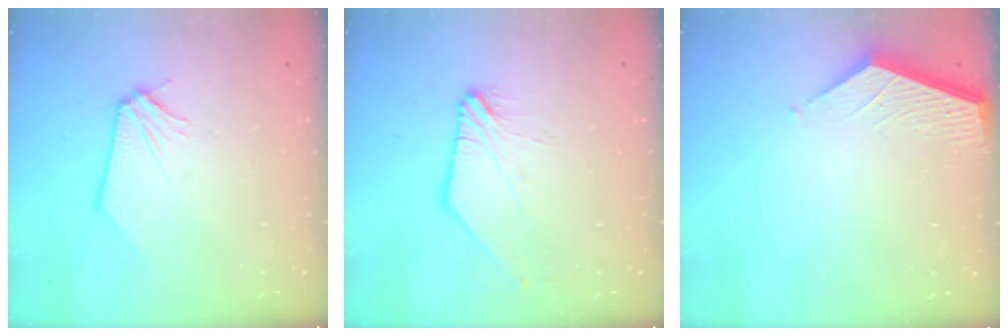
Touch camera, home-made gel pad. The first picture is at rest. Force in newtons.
{"total": 2.4, "press": 2.4, "slide": 0.5}
{"total": 3.7, "press": 3.7, "slide": 0.2}